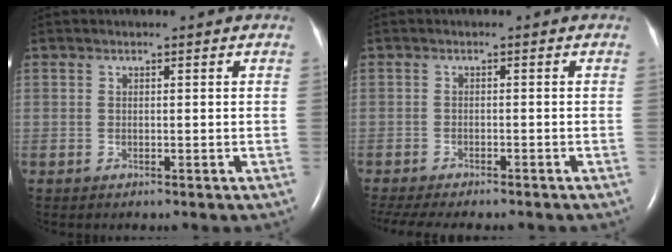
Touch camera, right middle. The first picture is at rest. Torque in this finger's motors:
{"motor_torque": [0.04, -0.17, 0.22, 0.07]}